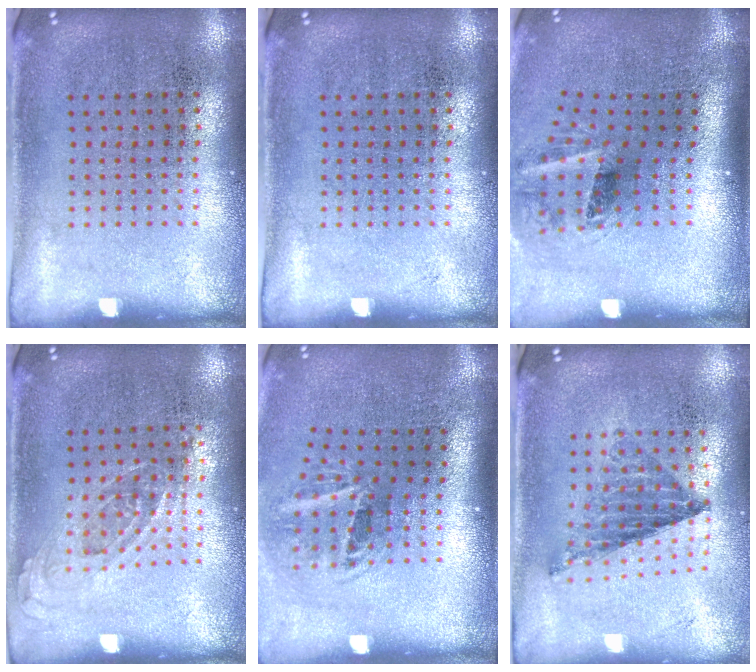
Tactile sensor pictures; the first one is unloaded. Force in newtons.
{"total": 0.0}
{"total": 1.6, "press": 1.2, "slide": 1.0}
{"total": 0.7, "press": 0.6, "slide": 0.3}
{"total": 2.0, "press": 1.2, "slide": 1.6}
{"total": 0.8, "press": 0.8, "slide": 0.1}